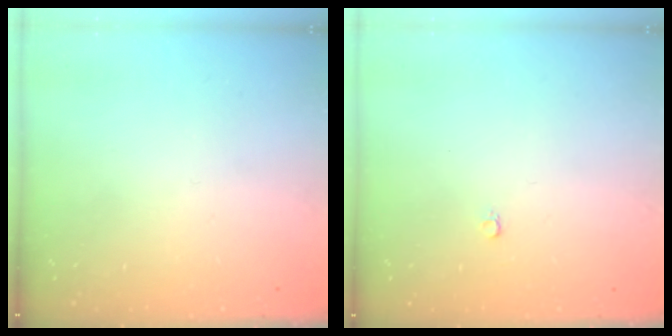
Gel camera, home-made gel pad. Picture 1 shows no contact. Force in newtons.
{"total": 2.4, "press": 2.4, "slide": 0.2}